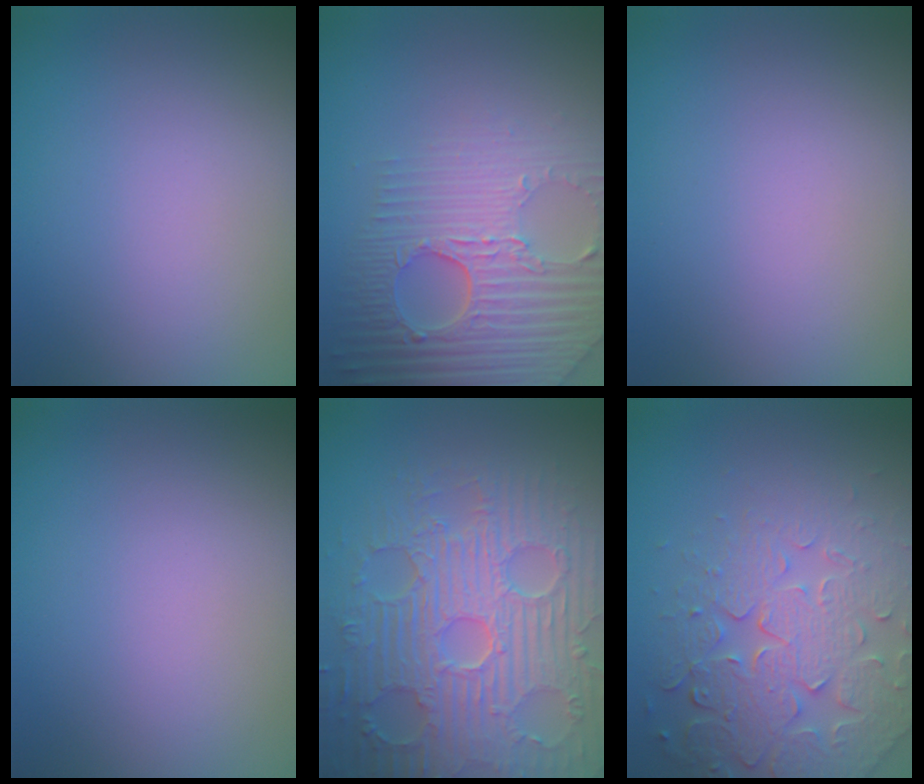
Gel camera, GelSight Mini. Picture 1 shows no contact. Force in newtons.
{"total": 8.4, "press": 5.8, "slide": 6.1}
{"total": 0.0}
{"total": 0.0}
{"total": 9.2, "press": 6.8, "slide": 6.2}
{"total": 6.4, "press": 5.5, "slide": 3.4}